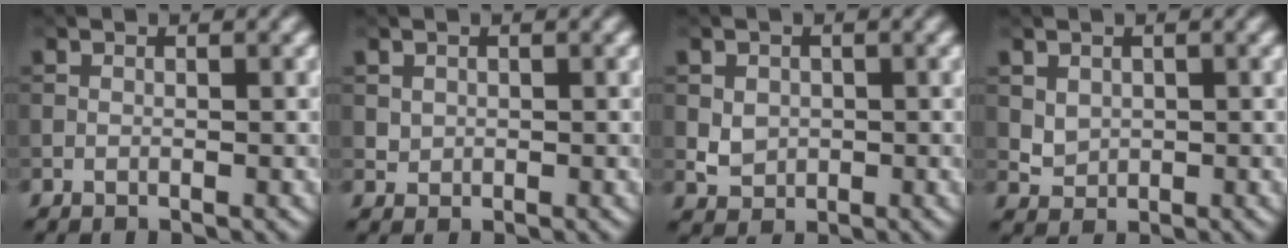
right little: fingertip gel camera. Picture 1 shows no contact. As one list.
[{"total": 0.7, "force": [0.2, 0.7, 0.2], "torque": [-0.002, -0.004, 0.008]}, {"total": 2.1, "force": [0.0, 1.8, 1.0], "torque": [-0.021, -0.001, -0.002]}, {"total": 1.6, "force": [0.4, 1.4, 0.7], "torque": [-0.015, -0.005, 0.011]}]